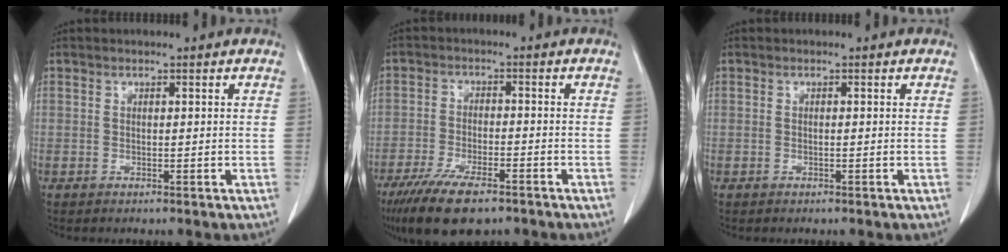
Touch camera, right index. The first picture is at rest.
{"total": 9.9, "force": [-6.9, 3.0, 6.4], "torque": [-0.113, -0.016, -0.115]}
{"total": 0.0}